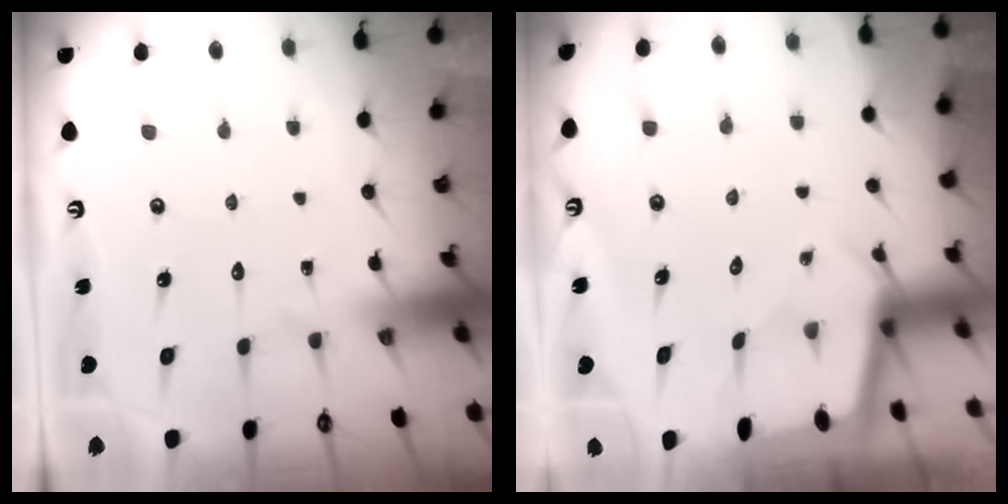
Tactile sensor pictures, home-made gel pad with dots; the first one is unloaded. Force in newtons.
{"total": 1.7, "press": 1.6, "slide": 0.2}